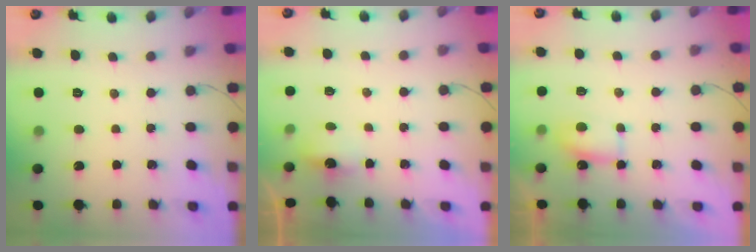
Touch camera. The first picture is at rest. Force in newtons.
{"total": 2.7, "press": 2.7, "slide": 0.7}
{"total": 4.6, "press": 4.5, "slide": 0.8}